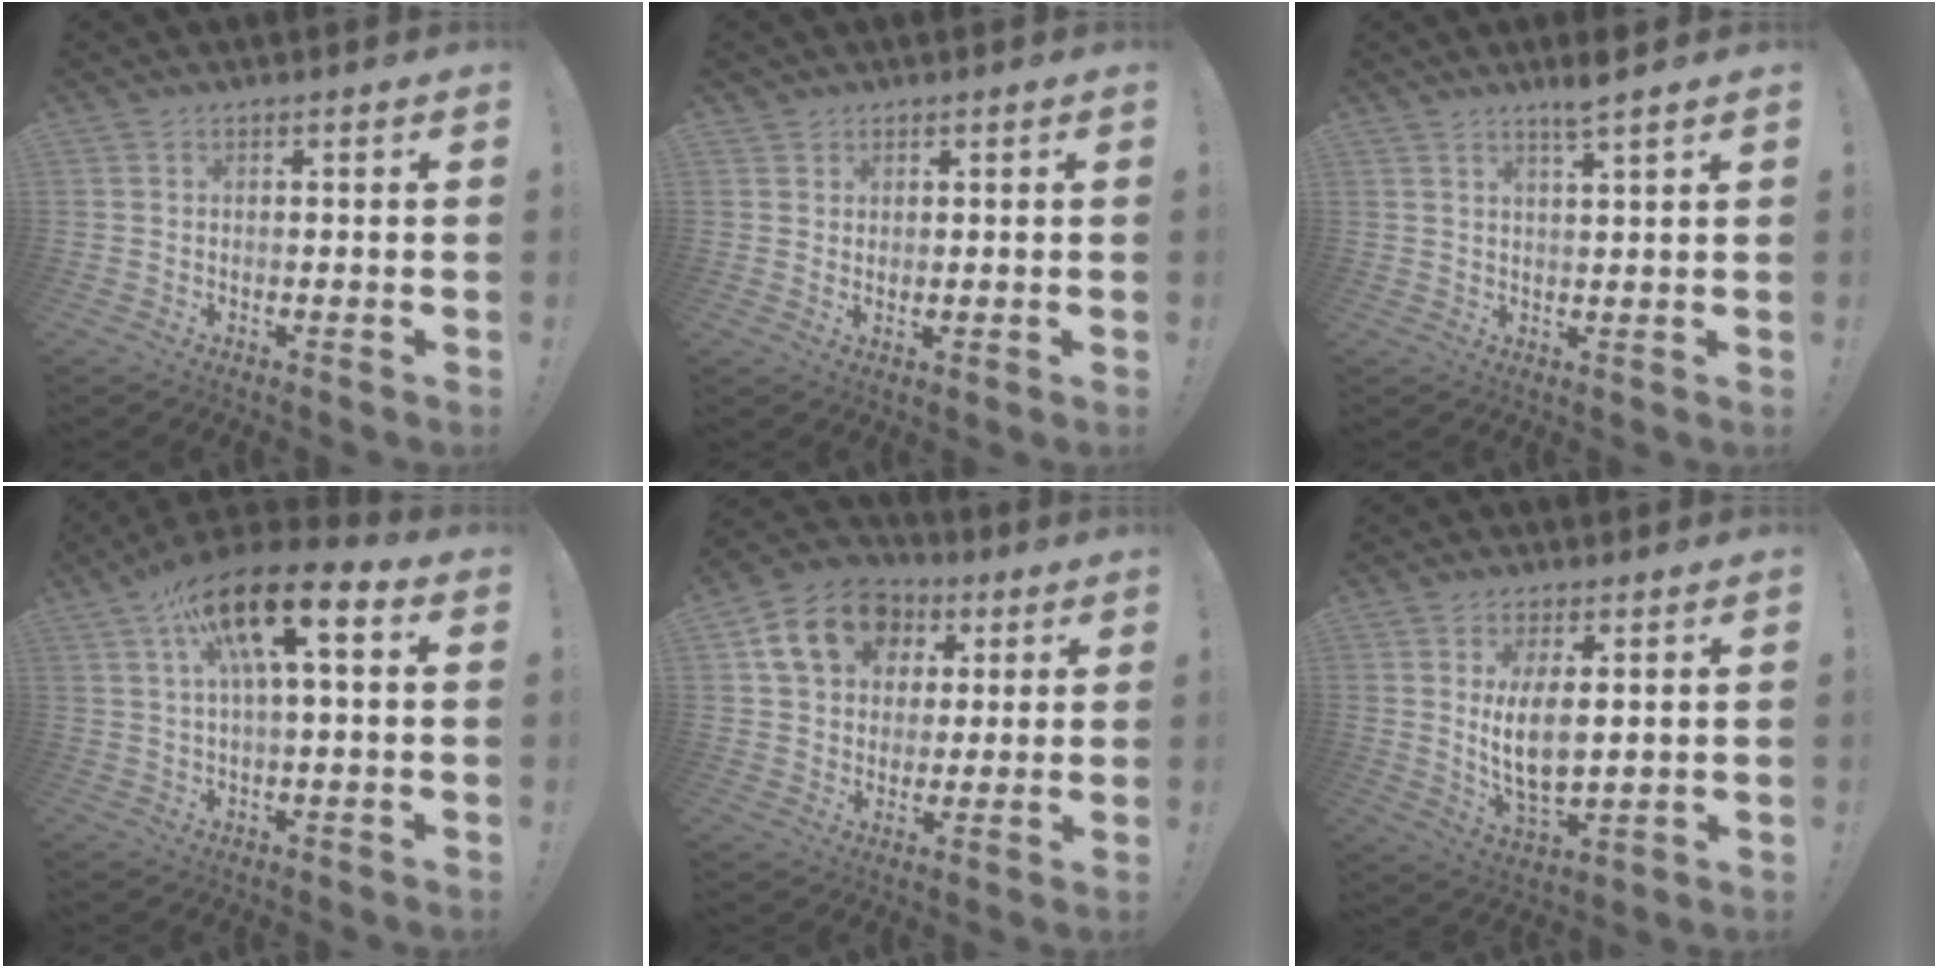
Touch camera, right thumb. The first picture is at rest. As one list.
[{"total": 2.0, "force": [1.4, 1.4, 0.1], "torque": [-0.005, -0.008, 0.027]}, {"total": 4.7, "force": [3.5, -0.6, 3.1], "torque": [-0.043, -0.021, 0.052]}, {"total": 15.6, "force": [5.8, 4.7, 13.7], "torque": [-0.221, -0.019, 0.090]}, {"total": 16.5, "force": [6.6, 12.7, 8.2], "torque": [-0.116, -0.013, 0.130]}, {"total": 9.8, "force": [2.8, 4.3, 8.4], "torque": [-0.167, -0.033, 0.048]}]